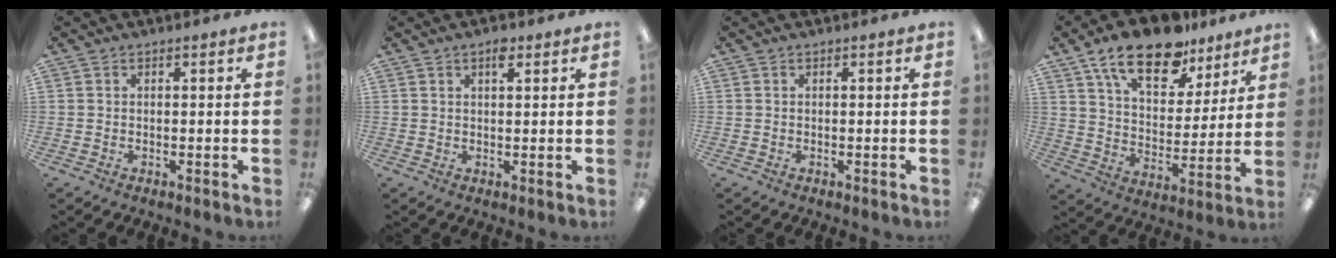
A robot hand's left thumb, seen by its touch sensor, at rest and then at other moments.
{"total": 2.8, "force": [1.8, 1.1, 1.9], "torque": [-0.026, -0.003, 0.027]}
{"total": 0.0}
{"total": 18.2, "force": [12.6, 8.3, 10.1], "torque": [-0.168, -0.064, 0.218]}